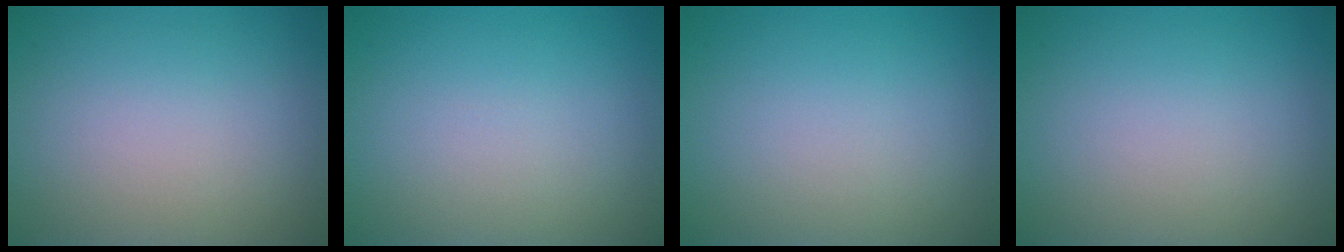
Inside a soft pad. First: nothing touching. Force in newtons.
{"total": 0.0}
{"total": 0.0}
{"total": 0.0}